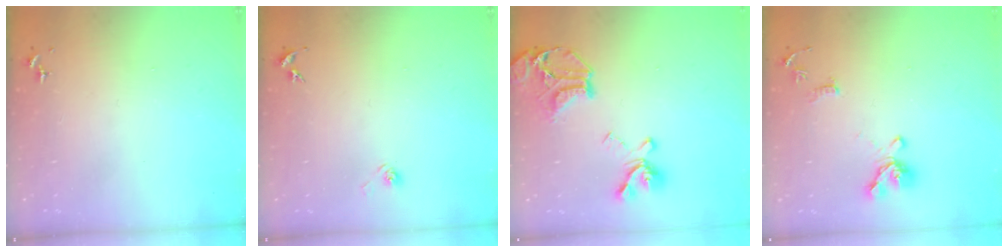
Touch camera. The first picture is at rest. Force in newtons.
{"total": 2.9, "press": 2.5, "slide": 1.5}
{"total": 19.6, "press": 19.5, "slide": 2.1}
{"total": 12.7, "press": 12.6, "slide": 1.5}